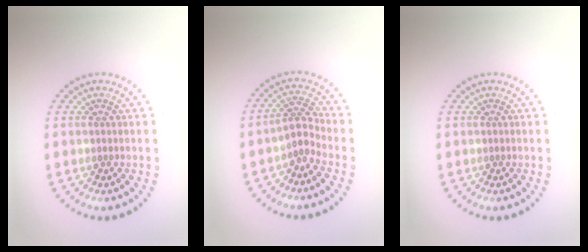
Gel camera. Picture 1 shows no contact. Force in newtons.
{"total": 2.2, "press": 1.5, "slide": 1.6}
{"total": 0.0}